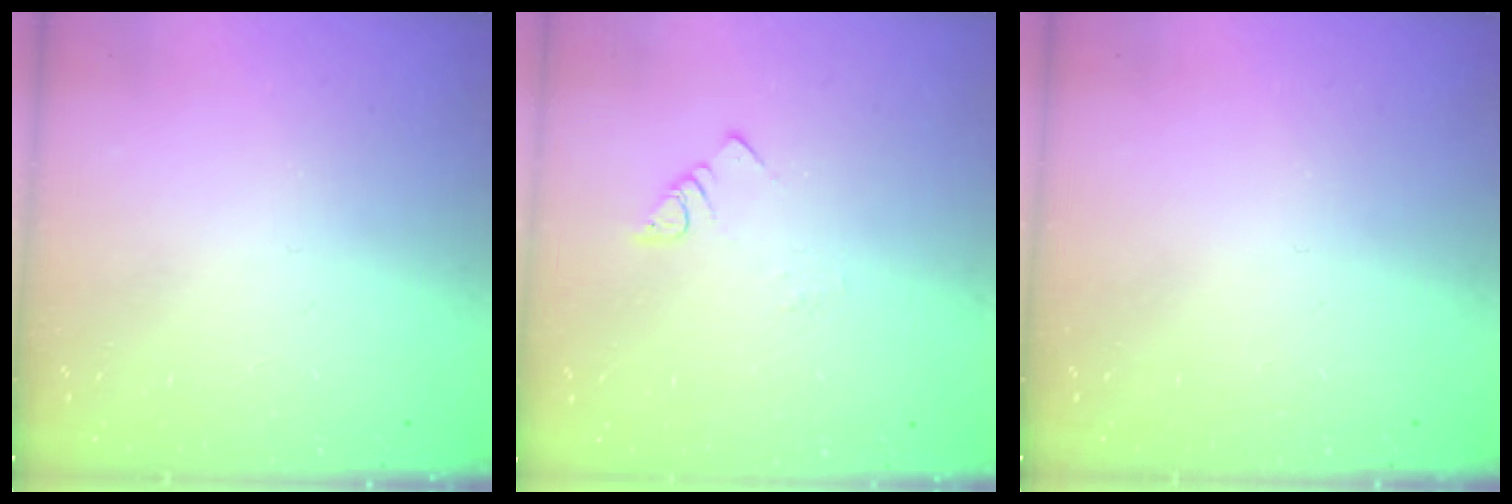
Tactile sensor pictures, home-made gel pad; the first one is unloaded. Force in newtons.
{"total": 2.5, "press": 2.5, "slide": 0.4}
{"total": 0.0}